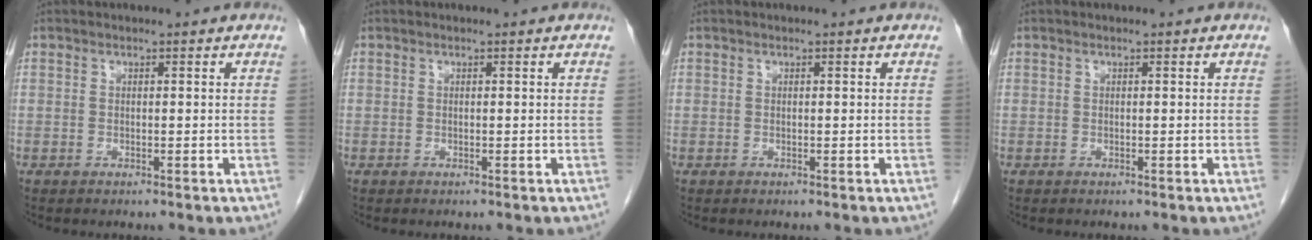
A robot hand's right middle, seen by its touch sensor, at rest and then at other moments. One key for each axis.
{"total": 0.0}
{"total": 0.0}
{"total": 0.0}